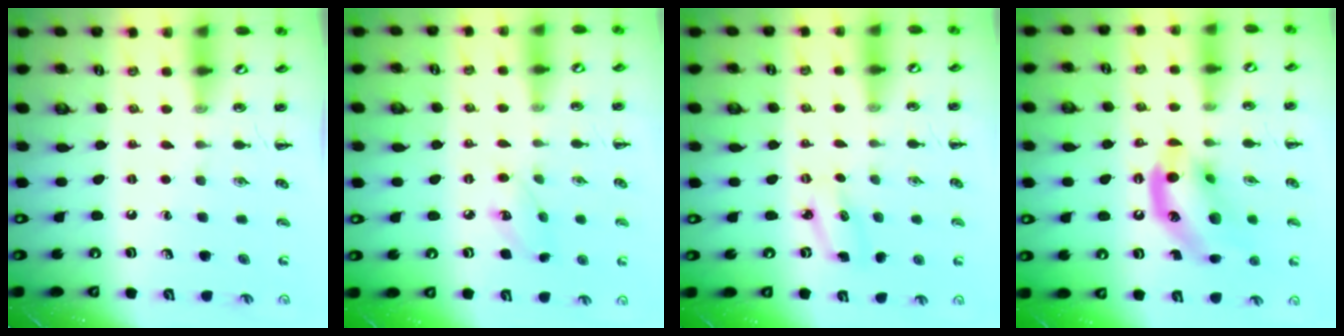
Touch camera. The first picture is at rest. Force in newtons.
{"total": 5.9, "press": 5.8, "slide": 1.1}
{"total": 3.1, "press": 3.0, "slide": 0.7}
{"total": 14.0, "press": 13.6, "slide": 3.3}